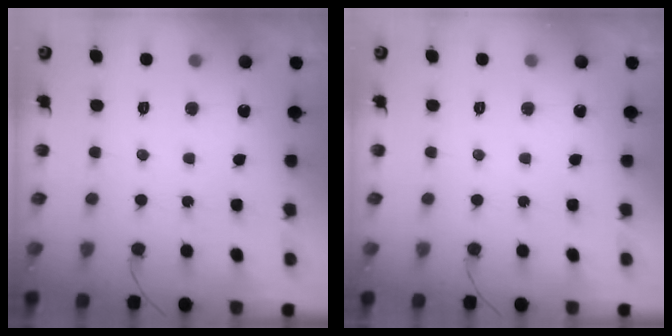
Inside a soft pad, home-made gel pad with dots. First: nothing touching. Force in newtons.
{"total": 0.0}